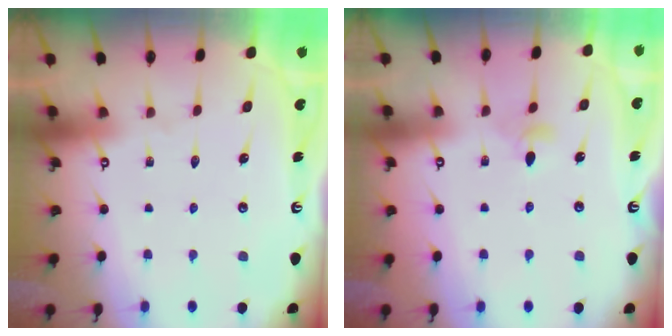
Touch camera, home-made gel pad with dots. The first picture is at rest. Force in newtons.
{"total": 4.4, "press": 4.2, "slide": 1.0}